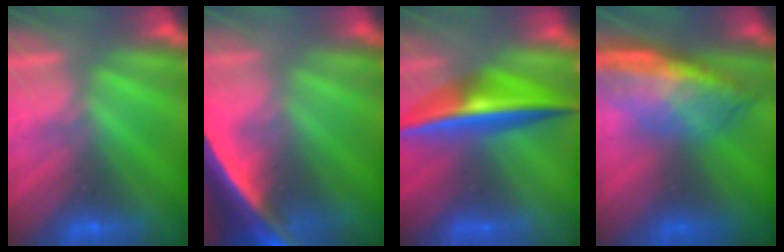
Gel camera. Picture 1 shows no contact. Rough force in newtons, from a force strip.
{"total": 6.9}
{"total": 7.4}
{"total": 9.6}